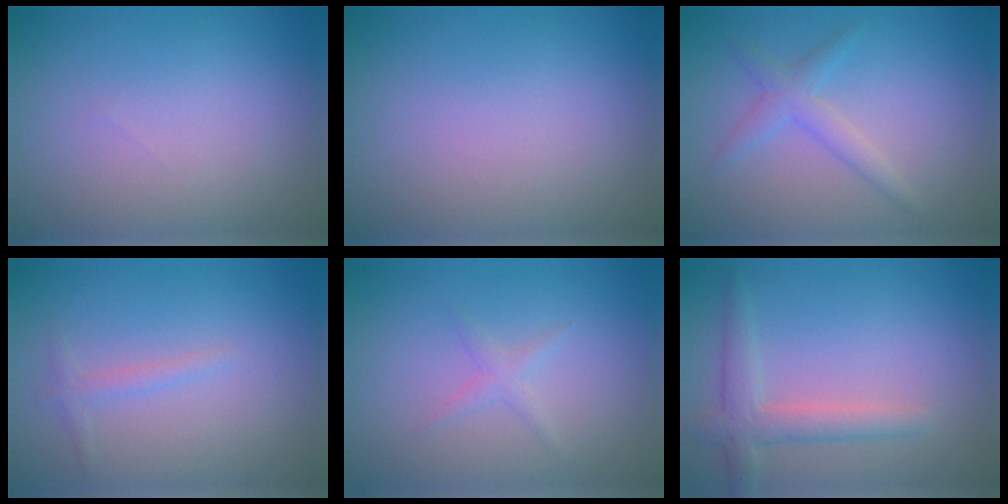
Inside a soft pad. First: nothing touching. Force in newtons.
{"total": 0.0}
{"total": 1.3, "press": 1.3, "slide": 0.1}
{"total": 1.1, "press": 1.1, "slide": 0.0}
{"total": 1.1, "press": 1.1, "slide": 0.1}
{"total": 3.0, "press": 3.0, "slide": 0.2}